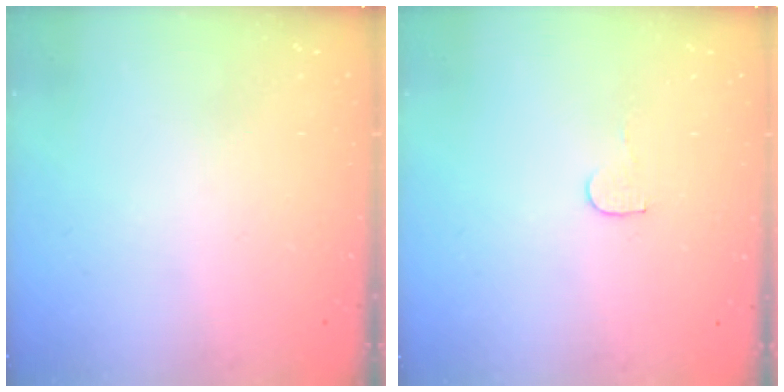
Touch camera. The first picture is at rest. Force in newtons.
{"total": 4.5, "press": 4.5, "slide": 0.4}